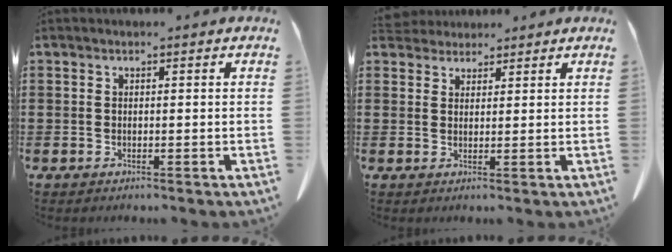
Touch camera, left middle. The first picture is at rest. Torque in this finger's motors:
{"motor_torque": [0.10, 0.00, 0.08, 0.00]}